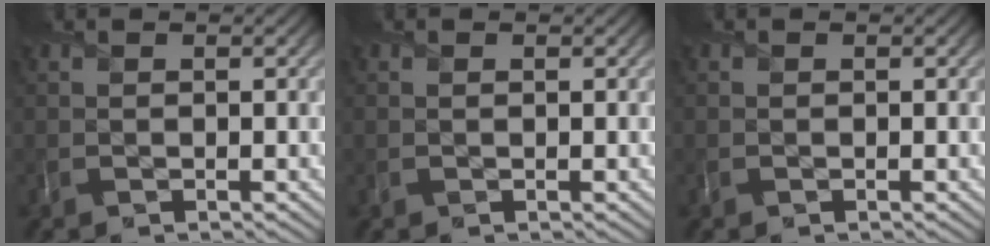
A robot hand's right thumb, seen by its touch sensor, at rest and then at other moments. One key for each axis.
{"total": 0.0}
{"total": 0.0}